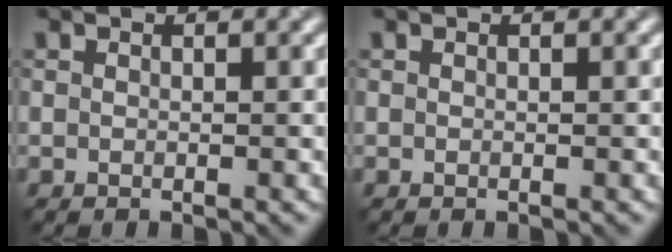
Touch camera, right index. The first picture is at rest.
{"total": 0.0}